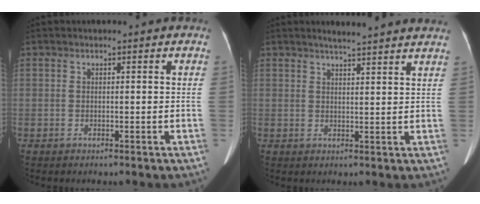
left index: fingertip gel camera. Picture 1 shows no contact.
{"total": 10.0, "force": [9.1, 0.1, 4.2], "torque": [-0.056, 0.013, 0.099]}